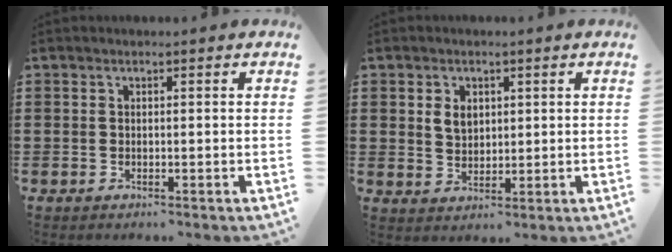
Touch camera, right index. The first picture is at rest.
{"total": 3.3, "force": [1.0, 2.4, 2.0], "torque": [-0.046, 0.010, 0.018]}